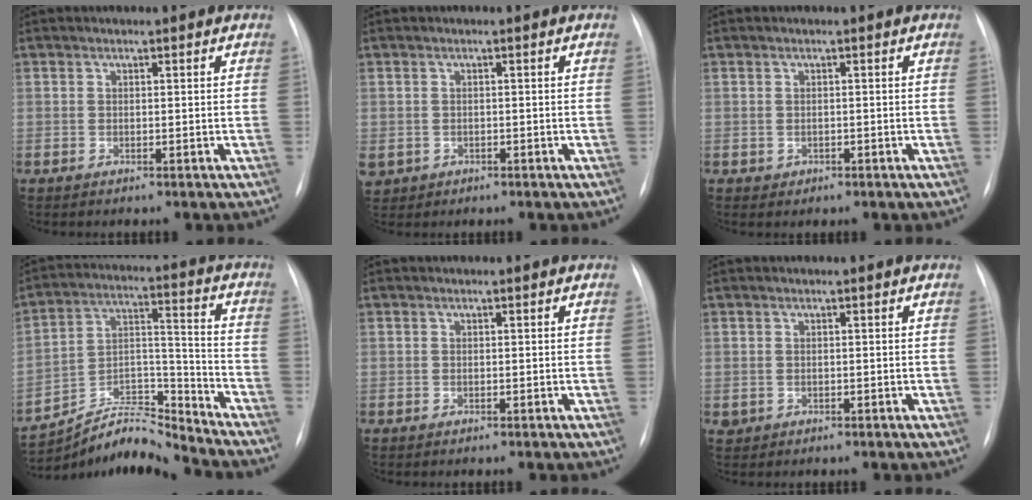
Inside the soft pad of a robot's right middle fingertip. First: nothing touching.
{"total": 4.6, "force": [-1.8, 4.0, 1.4], "torque": [-0.042, 0.003, -0.020]}
{"total": 0.9, "force": [-0.3, 0.9, 0.2], "torque": [-0.003, 0.002, -0.001]}
{"total": 10.8, "force": [-10.8, -0.4, 0.3], "torque": [-0.006, 0.057, -0.197]}
{"total": 0.0}
{"total": 0.9, "force": [-0.2, 0.8, 0.2], "torque": [-0.003, 0.003, 0.001]}